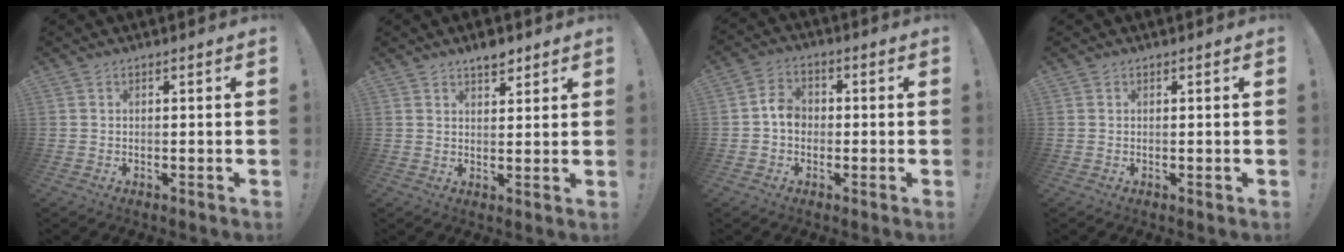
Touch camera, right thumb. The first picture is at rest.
{"total": 4.5, "force": [3.6, 1.6, 2.0], "torque": [-0.015, -0.025, 0.061]}
{"total": 6.6, "force": [-0.8, 5.3, 3.9], "torque": [-0.066, 0.015, -0.013]}
{"total": 0.0}